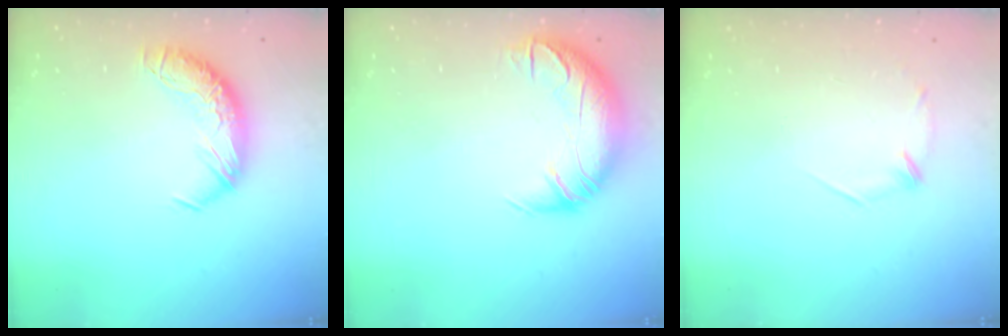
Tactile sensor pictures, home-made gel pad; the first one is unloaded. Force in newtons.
{"total": 3.0, "press": 1.9, "slide": 2.3}
{"total": 7.0, "press": 7.0, "slide": 0.9}